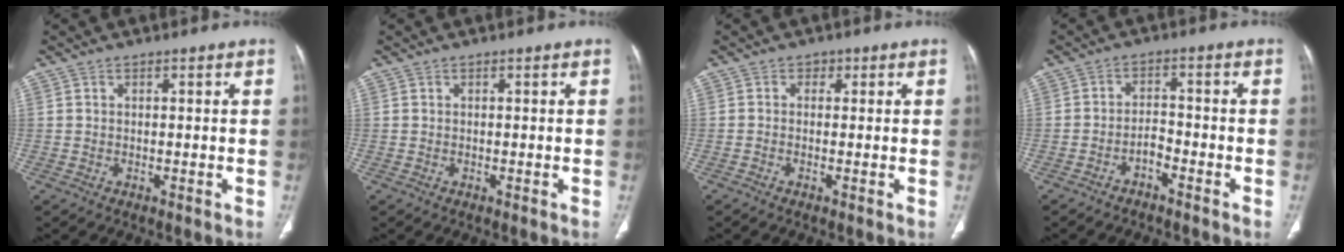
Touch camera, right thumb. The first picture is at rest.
{"total": 0.0}
{"total": 1.1, "force": [0.0, 0.9, 0.5], "torque": [0.002, 0.003, -0.009]}
{"total": 3.1, "force": [-2.2, 1.2, 1.7], "torque": [-0.028, 0.027, -0.042]}